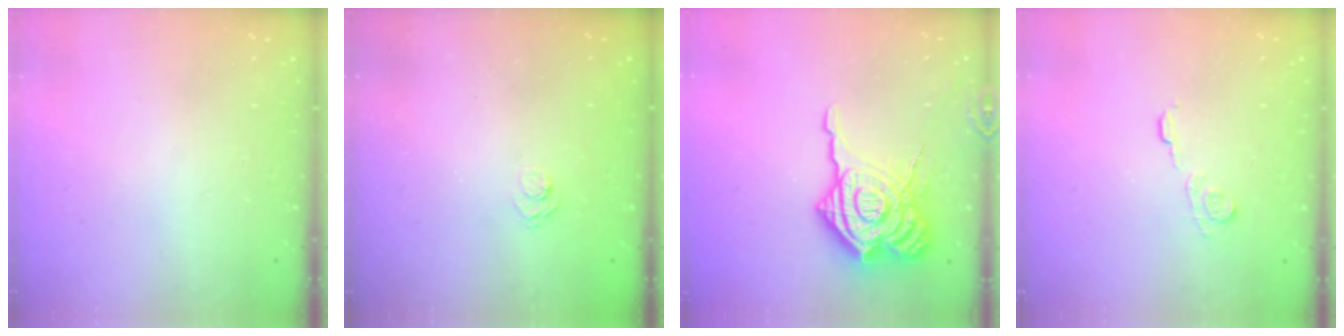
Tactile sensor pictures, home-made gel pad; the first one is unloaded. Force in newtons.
{"total": 2.4, "press": 2.0, "slide": 1.3}
{"total": 23.6, "press": 23.4, "slide": 2.7}
{"total": 7.3, "press": 7.3, "slide": 0.5}